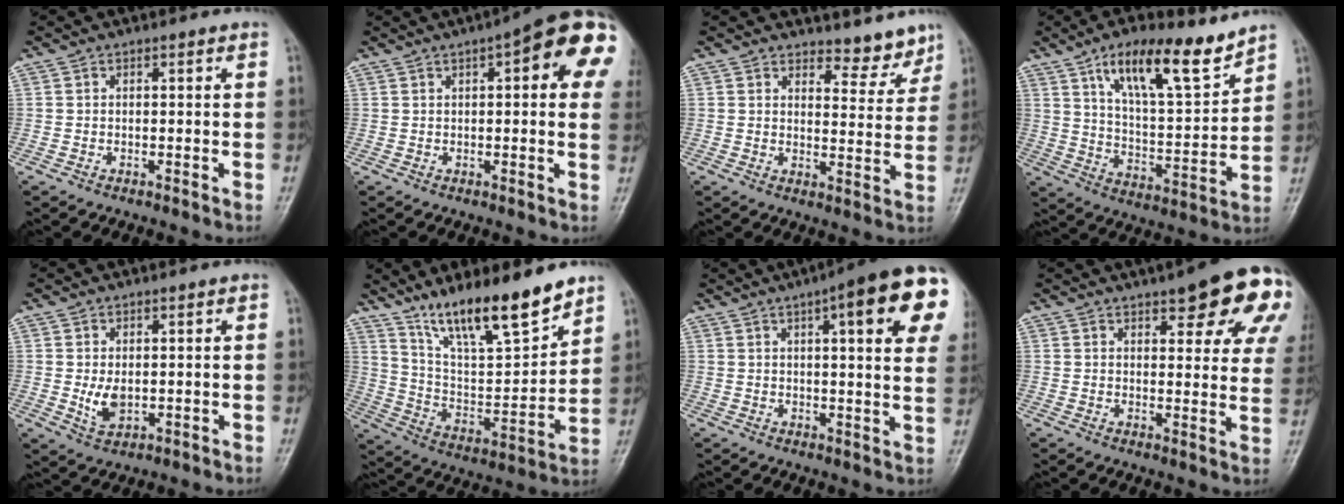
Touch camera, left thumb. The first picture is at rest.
{"total": 15.9, "force": [5.2, 4.7, 14.2], "torque": [-0.167, 0.008, 0.053]}
{"total": 5.9, "force": [5.3, 2.3, 1.1], "torque": [0.008, -0.051, 0.072]}
{"total": 15.8, "force": [10.5, 4.7, 10.8], "torque": [-0.155, -0.059, 0.186]}
{"total": 4.0, "force": [0.0, 2.5, 3.1], "torque": [-0.050, -0.009, 0.009]}
{"total": 18.0, "force": [13.4, 4.0, 11.4], "torque": [-0.162, -0.076, 0.243]}
{"total": 19.4, "force": [7.8, 4.4, 17.2], "torque": [-0.211, -0.006, 0.092]}
{"total": 19.0, "force": [9.8, 6.2, 15.0], "torque": [-0.161, -0.024, 0.112]}